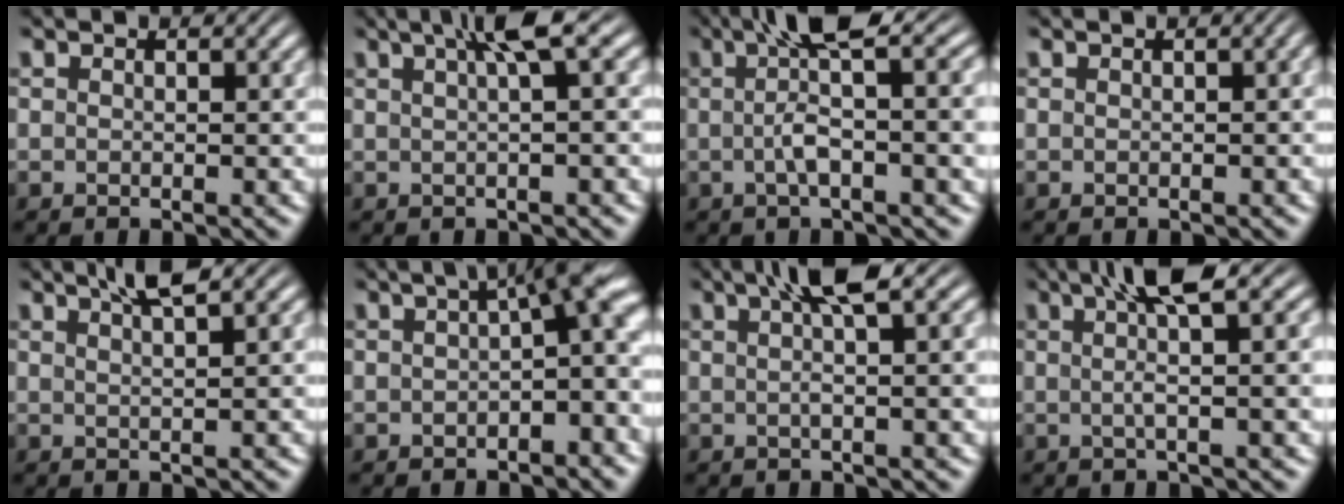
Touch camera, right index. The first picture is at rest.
{"total": 5.1, "force": [2.6, 1.3, 4.2], "torque": [-0.054, 0.024, 0.032]}
{"total": 5.1, "force": [1.3, 0.5, 4.9], "torque": [-0.081, 0.009, 0.015]}
{"total": 0.6, "force": [-0.1, 0.2, 0.6], "torque": [-0.003, 0.003, -0.002]}
{"total": 3.7, "force": [2.7, 0.3, 2.5], "torque": [-0.039, 0.008, 0.043]}
{"total": 5.9, "force": [0.8, 2.1, 5.4], "torque": [-0.065, 0.010, 0.011]}
{"total": 4.9, "force": [2.3, 0.7, 4.2], "torque": [-0.069, 0.014, 0.029]}
{"total": 5.4, "force": [2.5, 0.6, 4.7], "torque": [-0.081, 0.012, 0.034]}